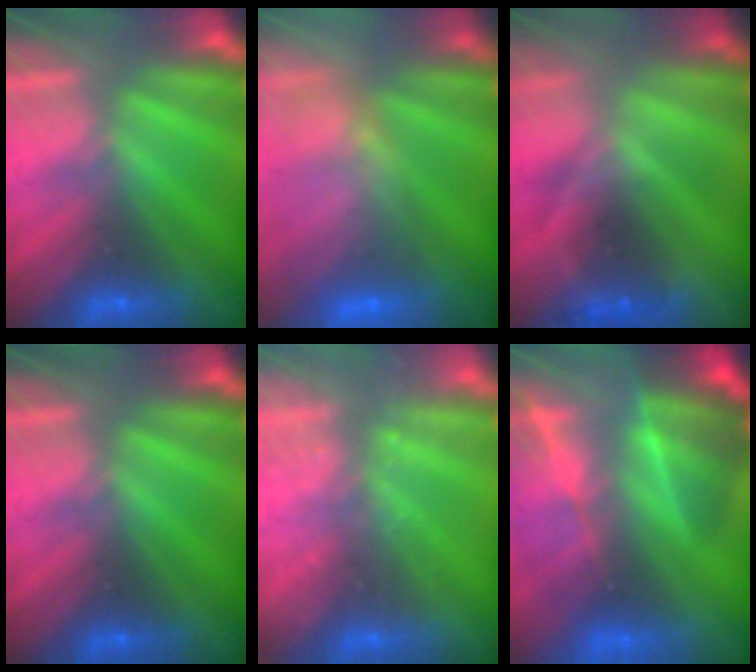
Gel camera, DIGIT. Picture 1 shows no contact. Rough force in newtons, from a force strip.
{"total": 5.9}
{"total": 2.1}
{"total": 0.0}
{"total": 2.1}
{"total": 8.2}